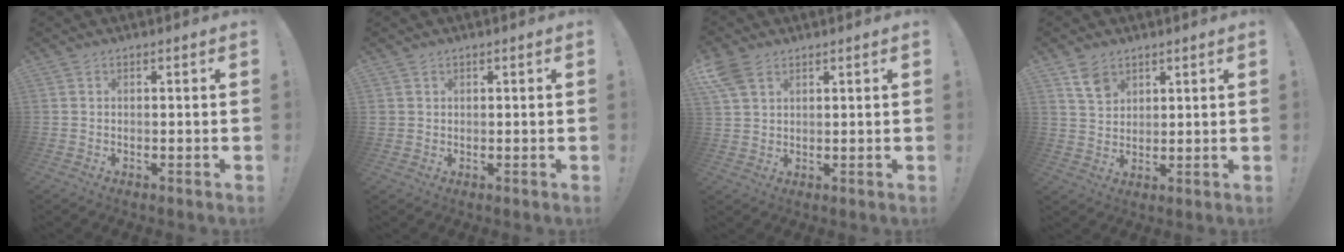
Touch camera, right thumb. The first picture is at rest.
{"total": 1.7, "force": [0.9, 1.5, 0.2], "torque": [0.003, -0.004, 0.016]}
{"total": 6.3, "force": [3.5, 3.9, 3.5], "torque": [-0.074, -0.008, 0.071]}
{"total": 6.5, "force": [4.1, 4.4, 2.4], "torque": [-0.033, -0.021, 0.079]}